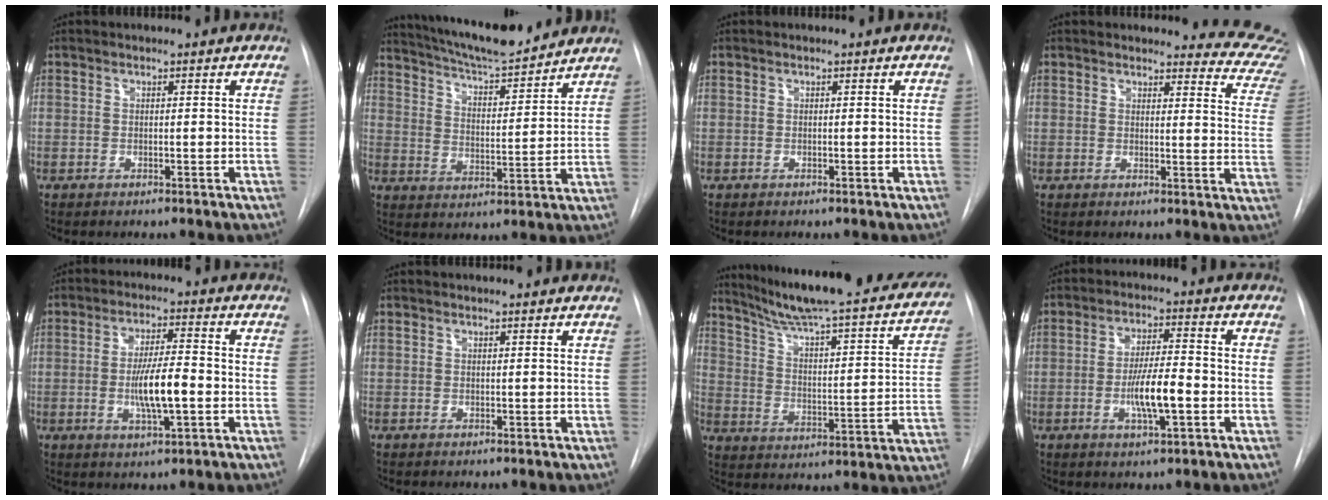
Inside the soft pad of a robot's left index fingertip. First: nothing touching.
{"total": 15.9, "force": [14.4, 2.0, 6.4], "torque": [-0.109, 0.006, 0.225]}
{"total": 0.0}
{"total": 11.7, "force": [11.5, 1.8, 0.4], "torque": [0.037, -0.097, 0.083]}
{"total": 7.8, "force": [-1.4, 1.3, 7.5], "torque": [-0.140, -0.002, -0.026]}
{"total": 2.5, "force": [2.4, 0.2, 0.6], "torque": [-0.012, 0.013, 0.022]}
{"total": 29.6, "force": [25.4, 4.0, 14.6], "torque": [-0.217, -0.048, 0.333]}
{"total": 7.4, "force": [-1.9, 1.2, 7.0], "torque": [-0.131, -0.001, -0.034]}